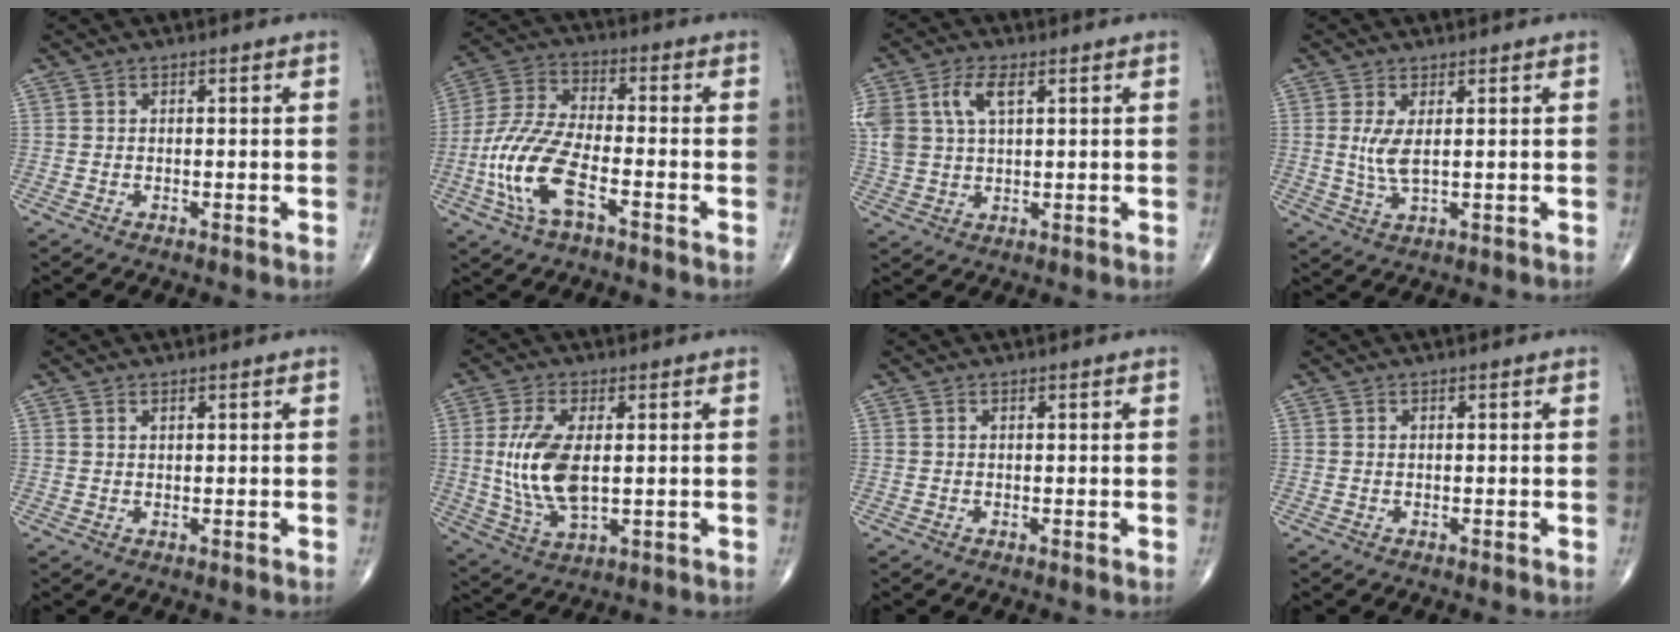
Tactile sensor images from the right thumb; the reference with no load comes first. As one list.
[{"total": 13.1, "force": [-5.1, 5.2, 10.9], "torque": [-0.244, 0.027, -0.101]}, {"total": 10.4, "force": [3.8, 5.9, 7.8], "torque": [-0.183, 0.003, 0.079]}, {"total": 4.2, "force": [0.8, 1.2, 3.9], "torque": [-0.089, -0.013, 0.022]}, {"total": 0.6, "force": [0.5, 0.2, 0.3], "torque": [-0.003, -0.003, 0.009]}, {"total": 12.0, "force": [0.8, 5.6, 10.5], "torque": [-0.219, -0.012, 0.025]}, {"total": 0.0}, {"total": 0.0}]